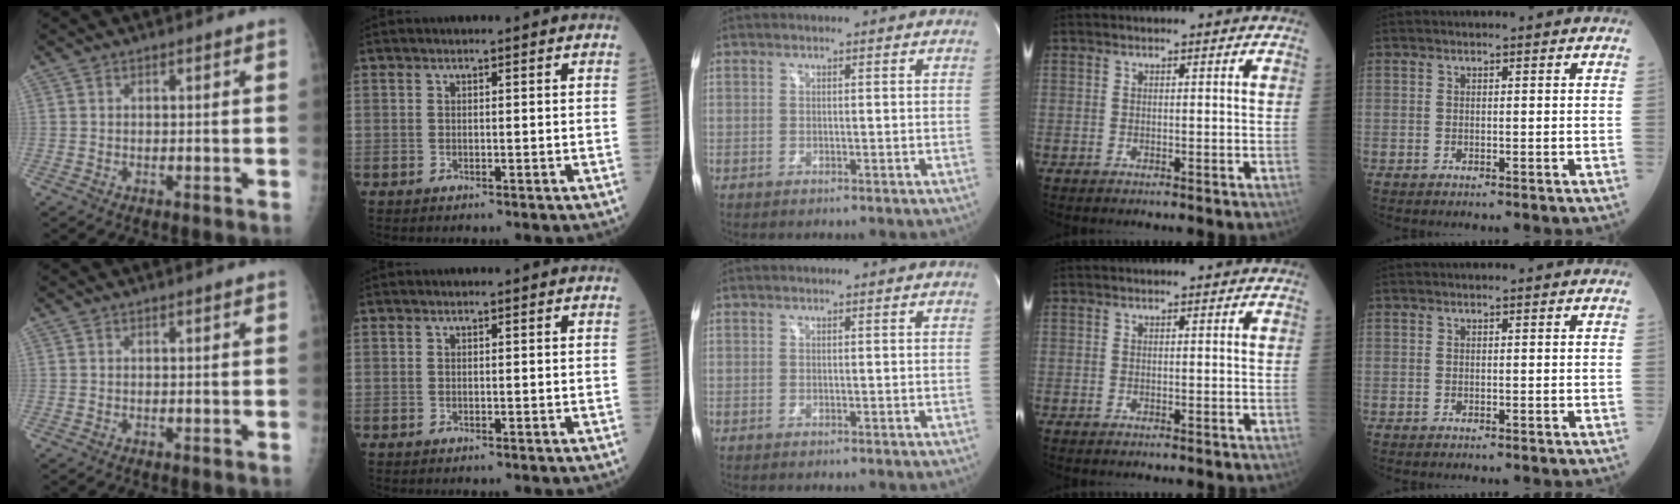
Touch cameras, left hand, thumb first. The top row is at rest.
{}